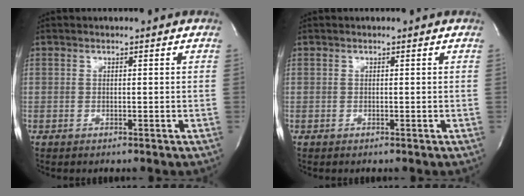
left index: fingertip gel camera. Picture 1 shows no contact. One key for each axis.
{"total": 0.0}